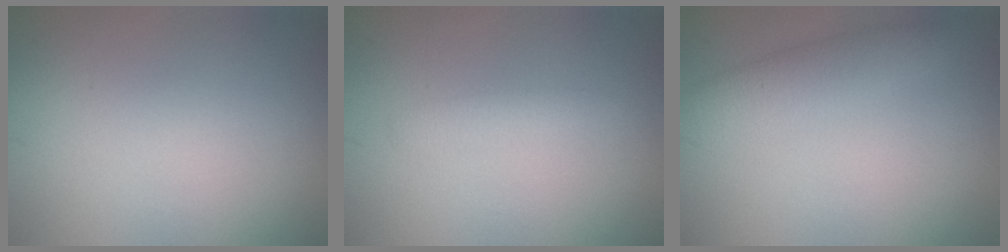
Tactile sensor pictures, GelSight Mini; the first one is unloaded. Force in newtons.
{"total": 1.3, "press": 1.3, "slide": 0.0}
{"total": 3.3, "press": 3.3, "slide": 0.0}